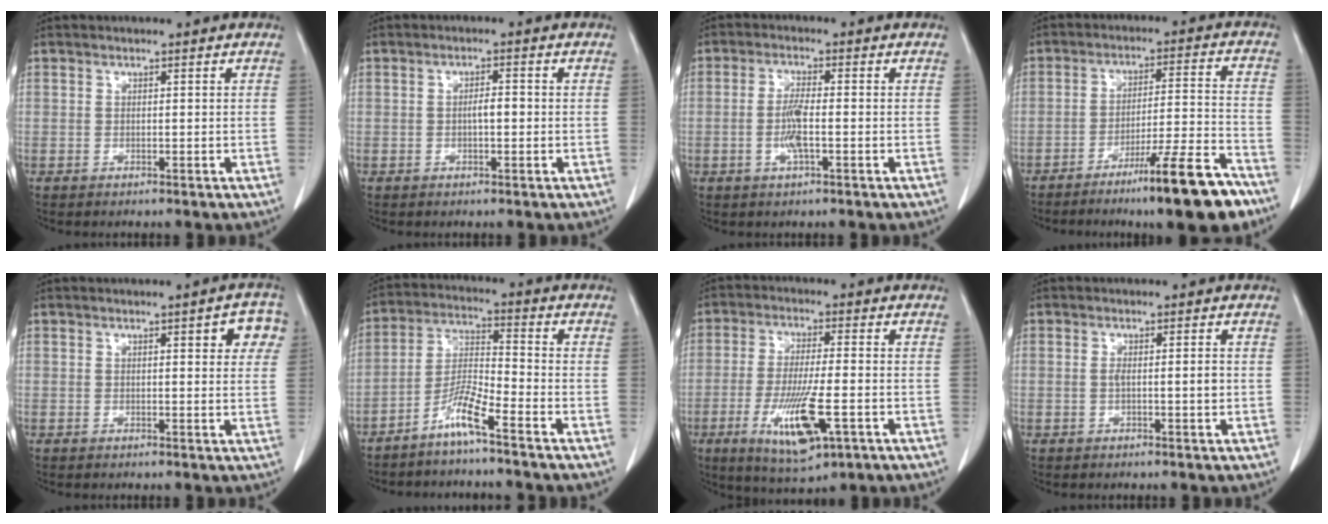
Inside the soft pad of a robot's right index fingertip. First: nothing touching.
{"total": 2.1, "force": [-0.3, 0.6, 2.0], "torque": [-0.036, 0.004, -0.005]}
{"total": 4.2, "force": [-0.8, 0.6, 4.1], "torque": [-0.083, -0.001, -0.014]}
{"total": 13.3, "force": [-9.2, 0.3, 9.7], "torque": [-0.141, -0.004, -0.145]}
{"total": 4.7, "force": [1.8, 1.4, 4.1], "torque": [-0.038, 0.009, 0.014]}
{"total": 6.5, "force": [-4.7, -0.2, 4.5], "torque": [-0.096, -0.008, -0.098]}
{"total": 11.6, "force": [-4.1, 2.1, 10.6], "torque": [-0.197, -0.022, -0.062]}
{"total": 2.3, "force": [0.0, 0.4, 2.3], "torque": [-0.038, 0.002, 0.003]}